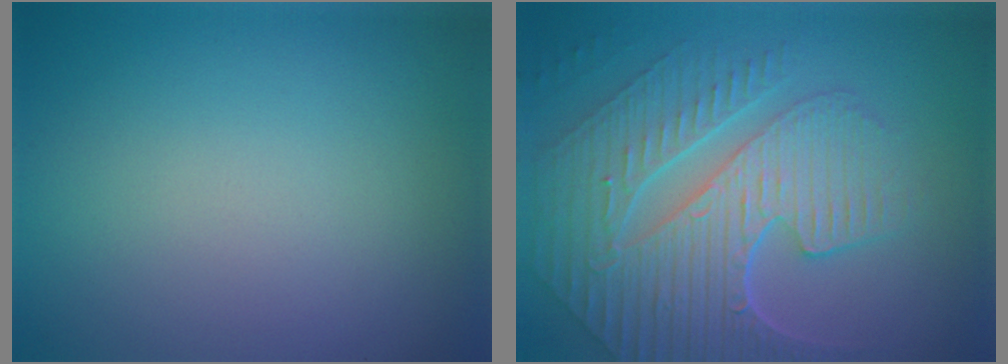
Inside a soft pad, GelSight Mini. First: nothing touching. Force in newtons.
{"total": 9.2, "press": 6.2, "slide": 6.7}